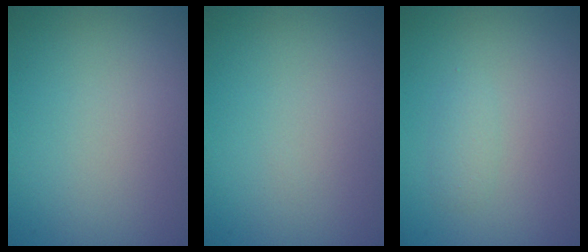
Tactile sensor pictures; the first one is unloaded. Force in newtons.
{"total": 0.0}
{"total": 1.0, "press": 1.0, "slide": 0.1}